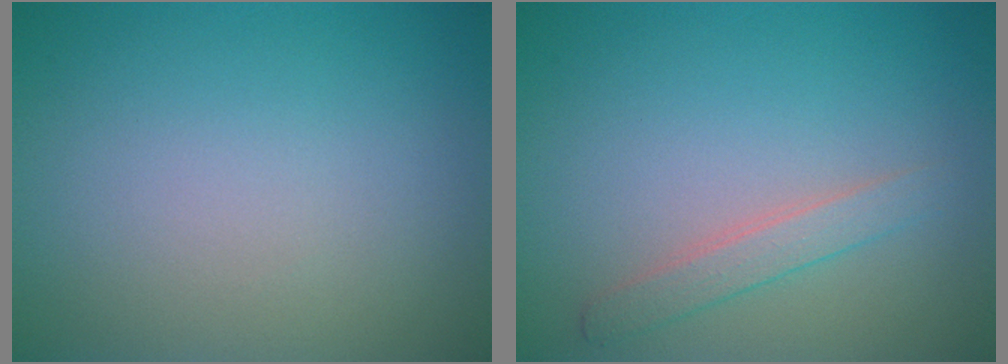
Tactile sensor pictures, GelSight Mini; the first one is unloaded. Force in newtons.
{"total": 1.7, "press": 1.7, "slide": 0.1}